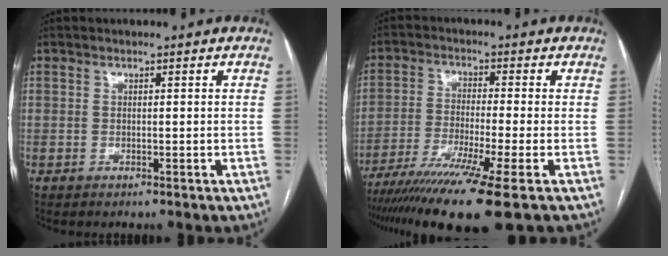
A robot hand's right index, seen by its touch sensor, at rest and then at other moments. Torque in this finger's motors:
{"motor_torque": [1.09, -1.04, 1.05, 0.21]}